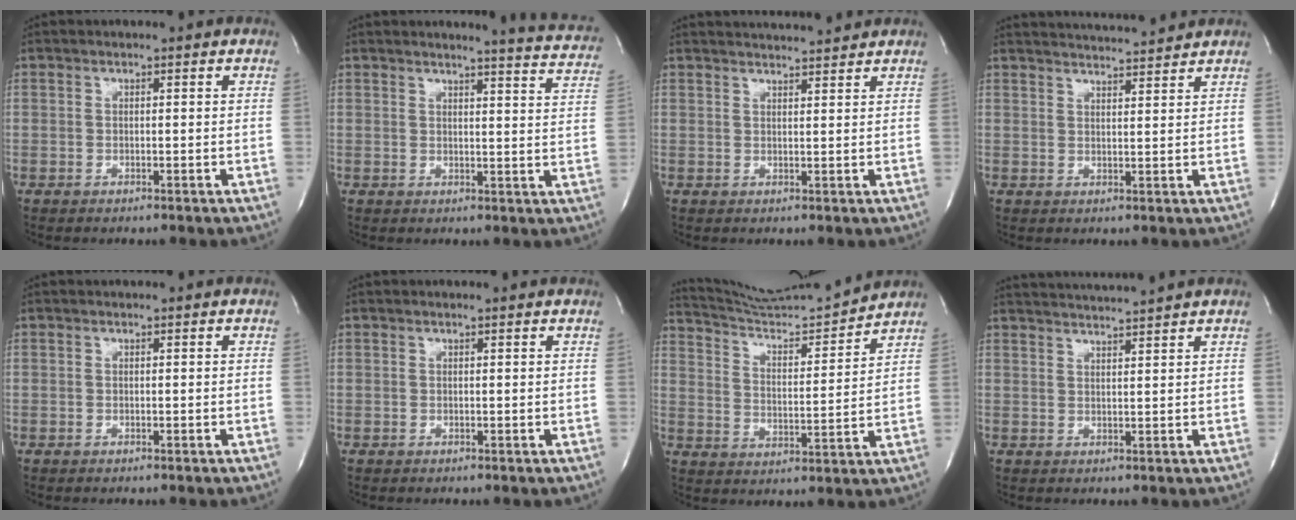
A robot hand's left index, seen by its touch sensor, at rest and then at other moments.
{"total": 9.7, "force": [9.5, -0.2, 1.9], "torque": [-0.015, -0.073, 0.079]}
{"total": 5.6, "force": [5.4, -0.2, 1.3], "torque": [-0.024, 0.010, 0.071]}
{"total": 7.7, "force": [7.4, -0.3, 1.8], "torque": [-0.035, 0.004, 0.103]}
{"total": 0.0}
{"total": 0.5, "force": [0.5, -0.1, 0.1], "torque": [-0.011, -0.002, 0.004]}
{"total": 13.7, "force": [13.3, -1.4, 2.6], "torque": [-0.053, -0.027, 0.217]}
{"total": 6.7, "force": [6.2, -1.6, 1.9], "torque": [-0.033, 0.005, 0.093]}